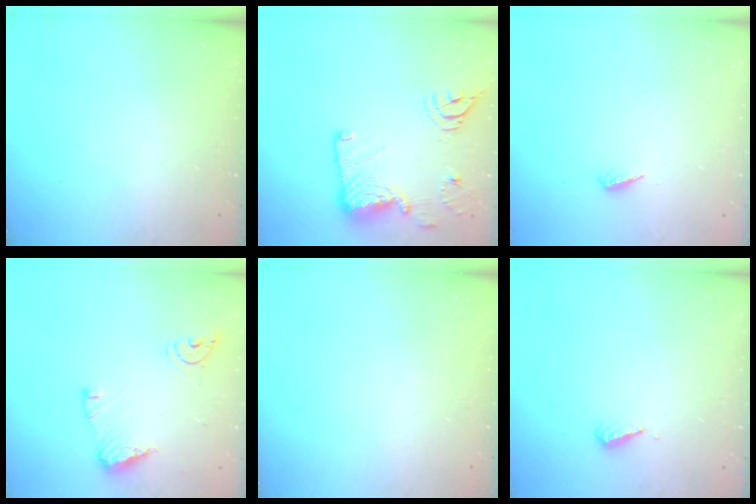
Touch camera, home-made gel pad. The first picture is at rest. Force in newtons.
{"total": 17.4, "press": 17.2, "slide": 2.7}
{"total": 4.8, "press": 4.8, "slide": 0.4}
{"total": 11.5, "press": 11.4, "slide": 1.0}
{"total": 0.0}
{"total": 2.8, "press": 2.8, "slide": 0.7}